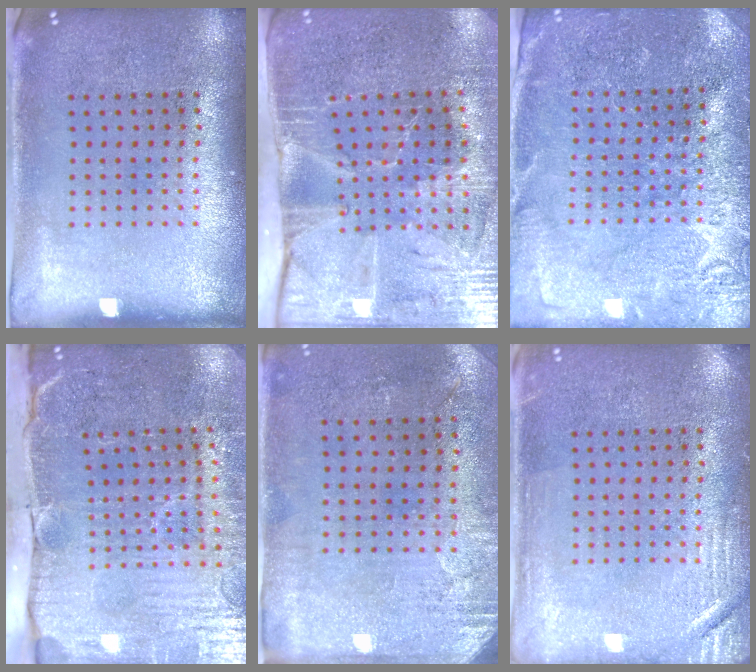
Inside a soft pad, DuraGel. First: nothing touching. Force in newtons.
{"total": 4.4, "press": 3.7, "slide": 2.4}
{"total": 3.1, "press": 3.1, "slide": 0.4}
{"total": 5.2, "press": 4.4, "slide": 2.7}
{"total": 2.8, "press": 2.4, "slide": 1.5}
{"total": 2.5, "press": 2.5, "slide": 0.4}